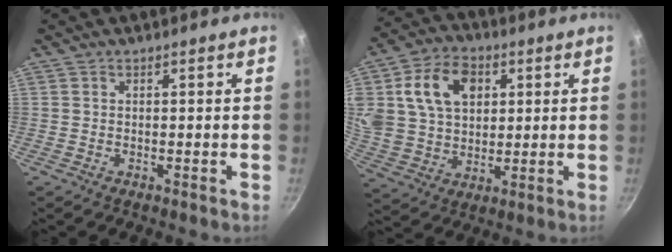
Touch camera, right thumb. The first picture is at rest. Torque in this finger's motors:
{"motor_torque": [2.04, 2.51, 1.63, 0.26, 0.21]}